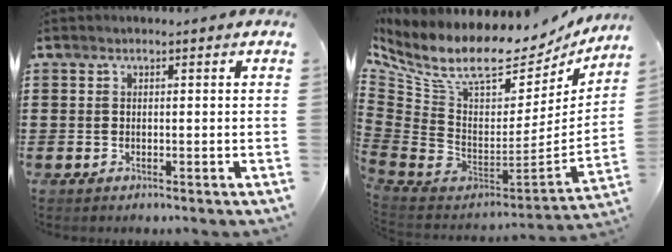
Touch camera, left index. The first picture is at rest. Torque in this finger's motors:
{"motor_torque": [1.58, -0.56, 0.37, 0.21]}